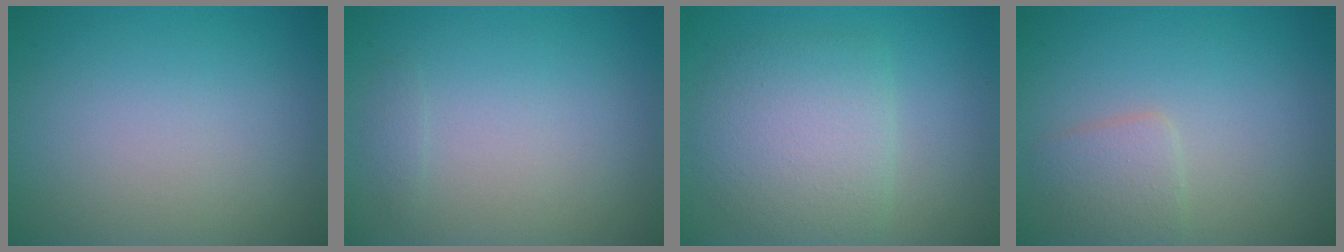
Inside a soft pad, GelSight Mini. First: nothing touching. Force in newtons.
{"total": 0.6, "press": 0.6, "slide": 0.0}
{"total": 5.2, "press": 5.2, "slide": 0.1}
{"total": 2.2, "press": 2.2, "slide": 0.1}